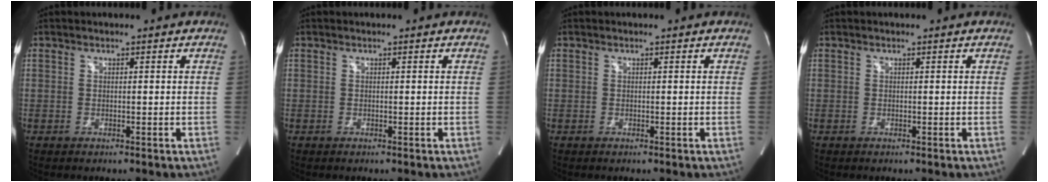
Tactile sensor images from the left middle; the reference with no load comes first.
{"total": 0.0}
{"total": 0.0}
{"total": 0.0}